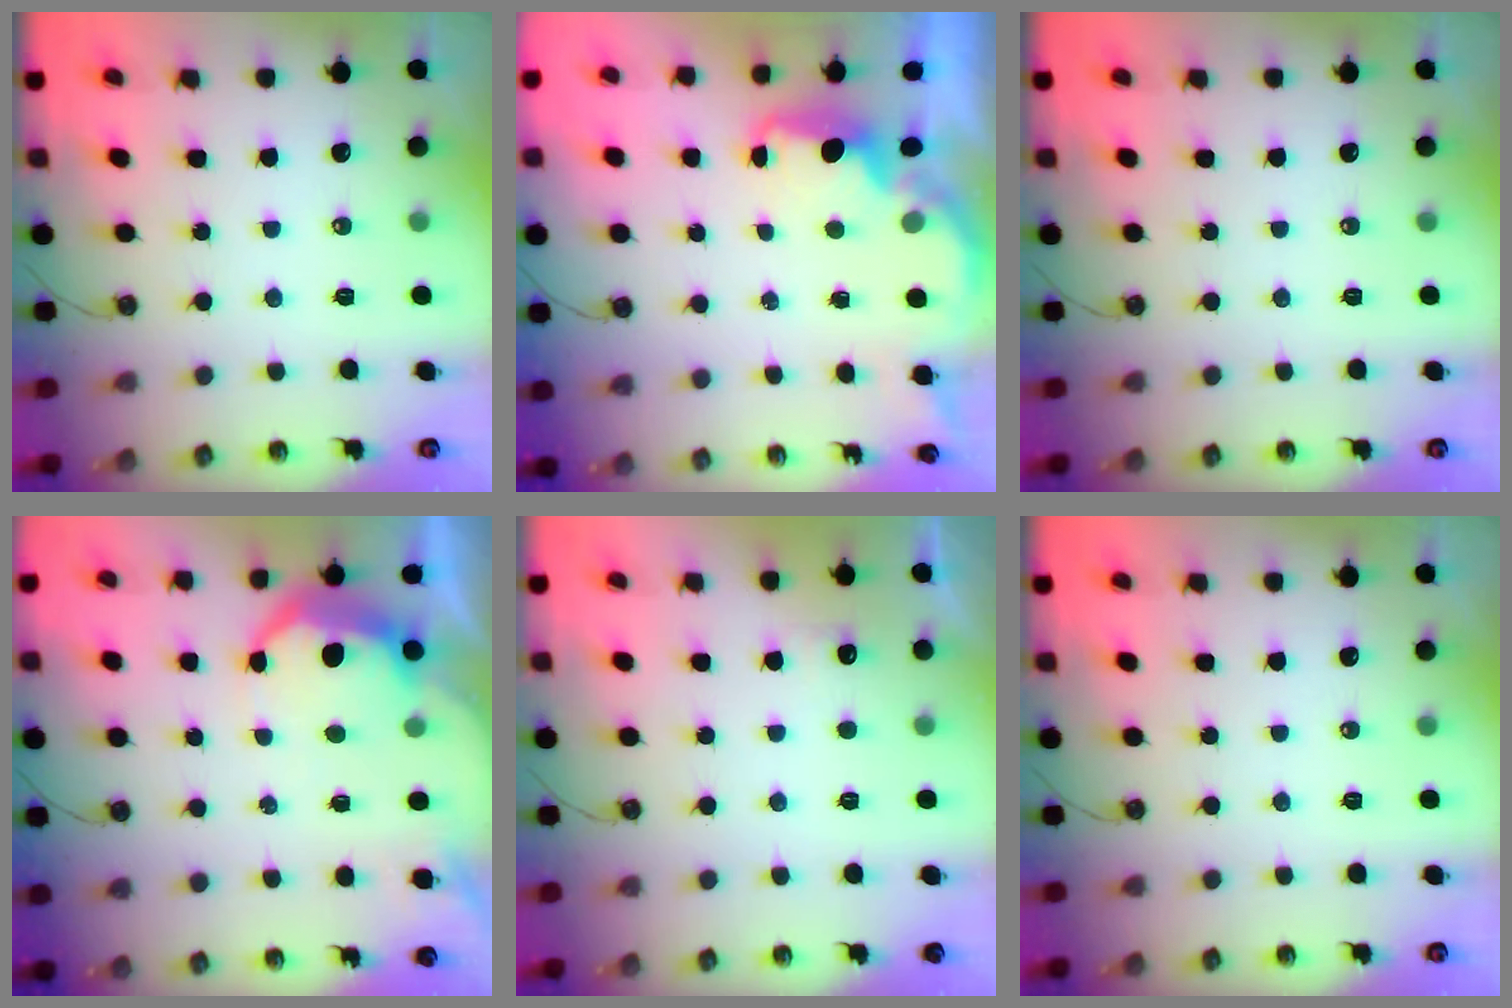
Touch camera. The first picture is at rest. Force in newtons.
{"total": 2.1, "press": 2.0, "slide": 0.8}
{"total": 0.0}
{"total": 8.9, "press": 8.8, "slide": 0.7}
{"total": 2.1, "press": 1.9, "slide": 0.9}
{"total": 0.0}